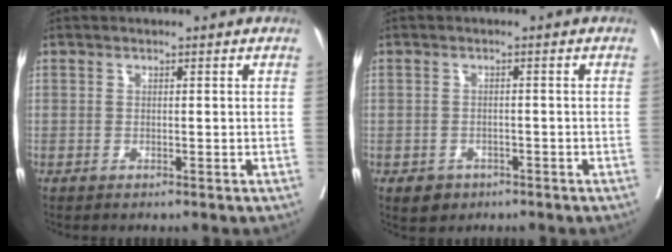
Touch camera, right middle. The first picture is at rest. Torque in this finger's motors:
{"motor_torque": [0.45, -0.37, 0.15, 0.00]}